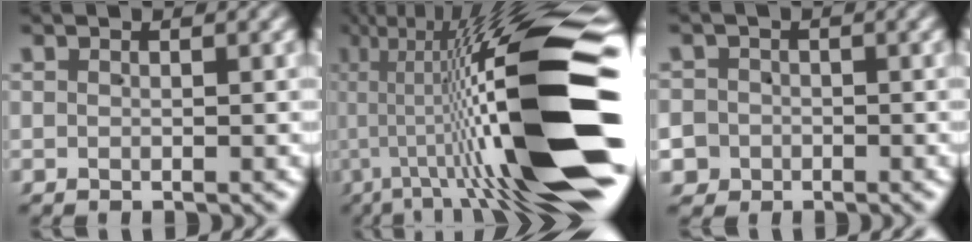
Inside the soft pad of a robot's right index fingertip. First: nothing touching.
{"total": 19.8, "force": [1.3, 5.1, 19.1], "torque": [-0.269, 0.033, 0.014]}
{"total": 5.6, "force": [-1.9, 5.1, 1.0], "torque": [-0.032, -0.016, -0.034]}